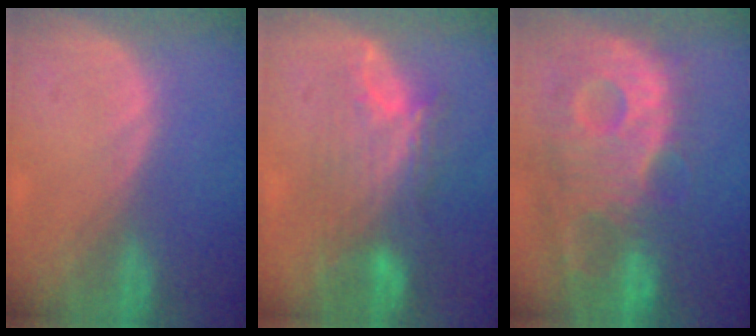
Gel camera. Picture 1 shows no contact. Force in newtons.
{"total": 8.3, "press": 7.7, "slide": 3.3}
{"total": 13.0, "press": 11.3, "slide": 6.3}